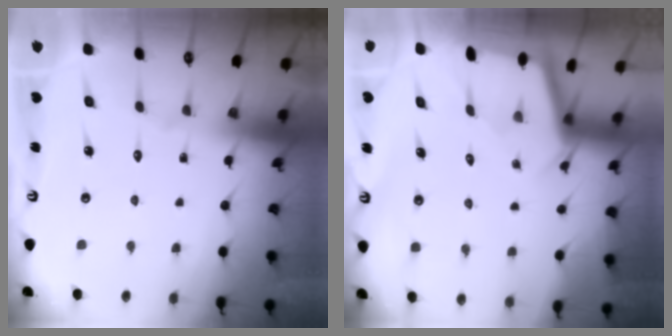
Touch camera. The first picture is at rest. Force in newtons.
{"total": 2.1, "press": 2.1, "slide": 0.1}